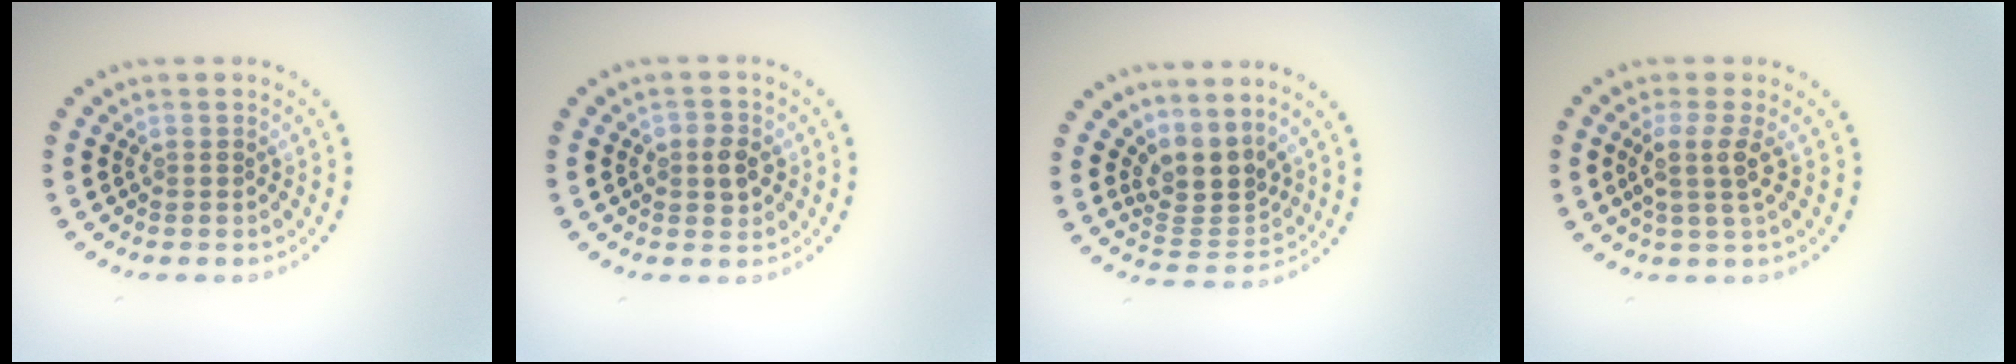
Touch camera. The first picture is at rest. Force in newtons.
{"total": 2.1, "press": 2.0, "slide": 0.5}
{"total": 3.3, "press": 2.4, "slide": 2.2}
{"total": 2.4, "press": 1.8, "slide": 1.5}